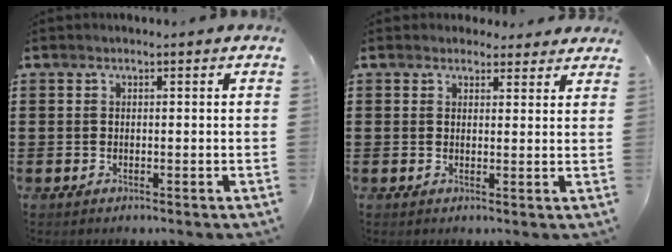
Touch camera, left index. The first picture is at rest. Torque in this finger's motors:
{"motor_torque": [2.14, 0.00, -0.05, -0.21]}